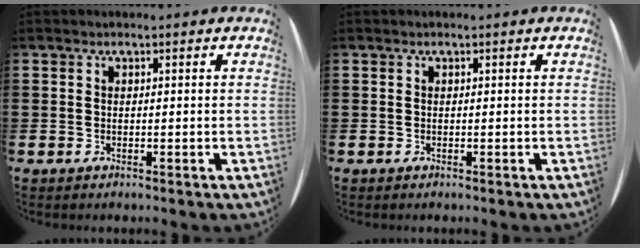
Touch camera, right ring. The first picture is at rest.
{"total": 0.0}